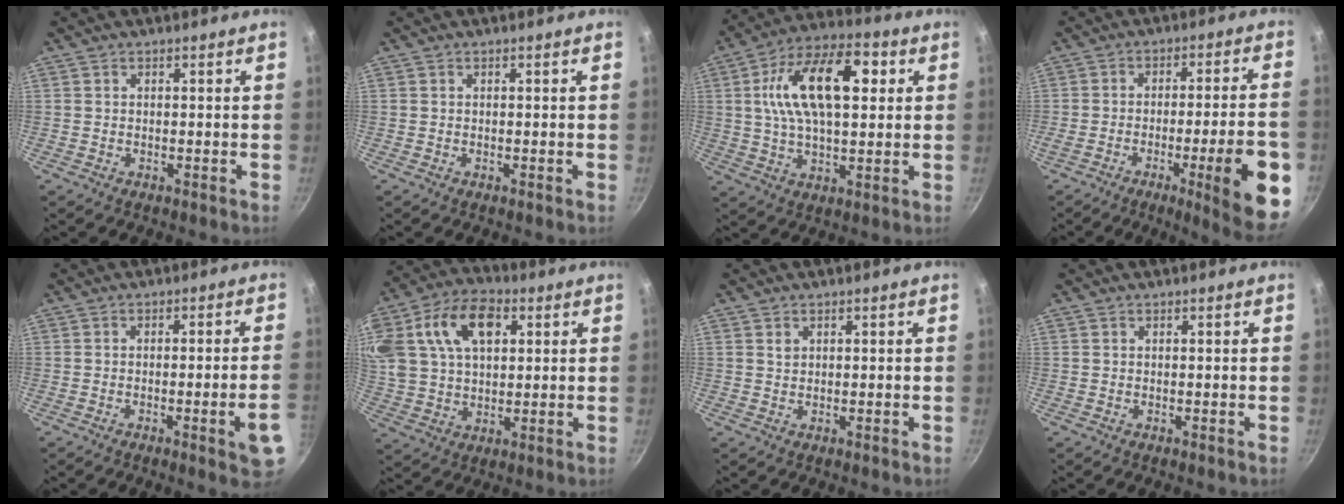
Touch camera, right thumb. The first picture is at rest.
{"total": 0.0}
{"total": 18.8, "force": [4.3, 9.6, 15.6], "torque": [-0.249, 0.013, 0.063]}
{"total": 16.8, "force": [-6.0, 2.6, 15.4], "torque": [-0.195, 0.024, -0.077]}
{"total": 7.1, "force": [-2.6, 0.6, 6.6], "torque": [-0.080, 0.012, -0.027]}
{"total": 23.8, "force": [7.8, 15.9, 15.9], "torque": [-0.343, 0.036, 0.137]}
{"total": 1.2, "force": [0.6, 0.9, 0.6], "torque": [-0.009, 0.000, 0.011]}
{"total": 0.0}